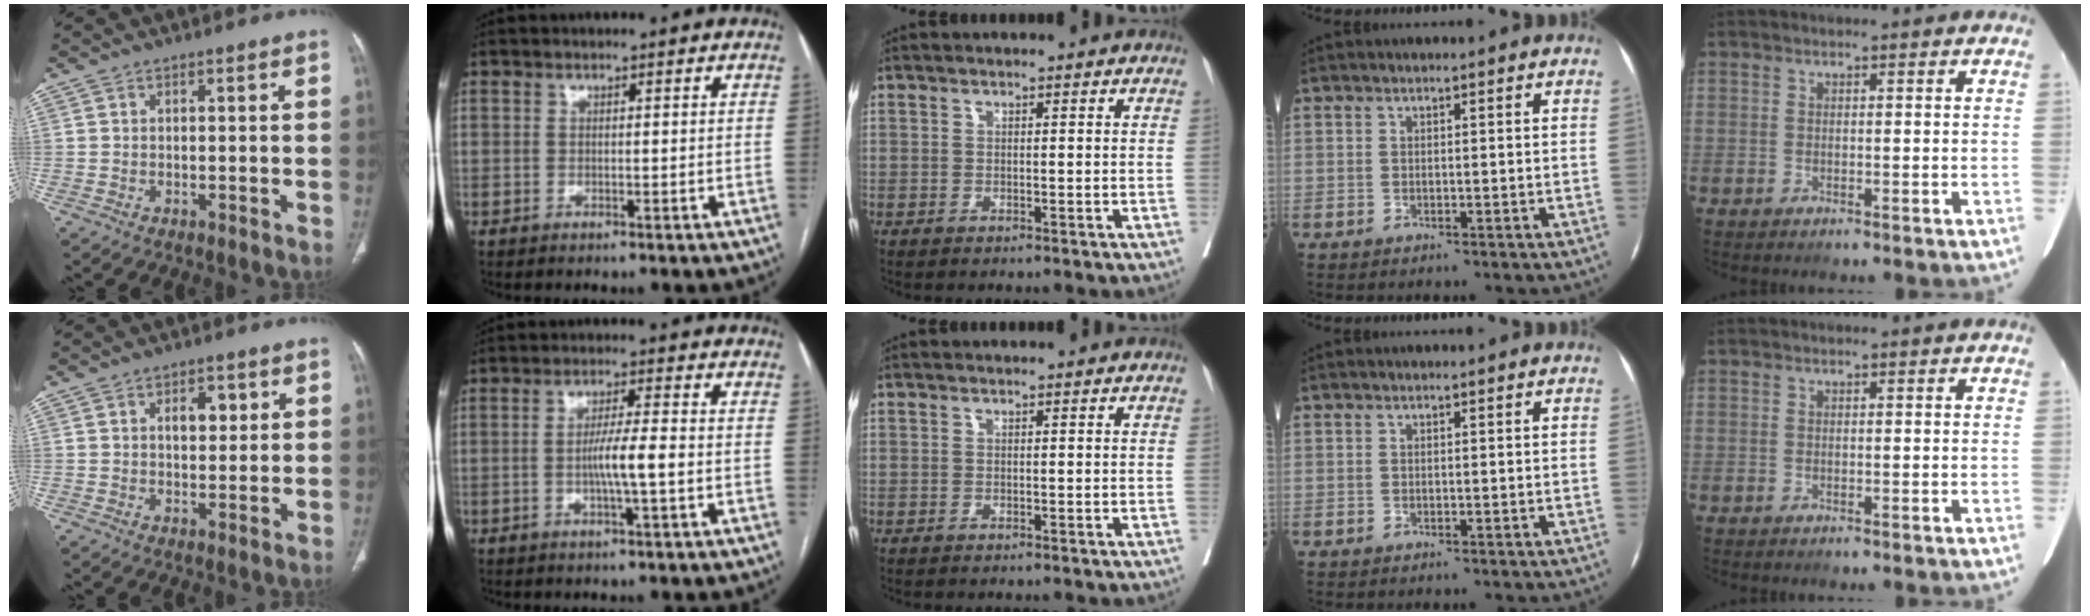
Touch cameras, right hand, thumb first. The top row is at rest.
{"thumb": {"total": 4.4, "force": [1.5, 2.6, 3.3], "torque": [-0.031, -0.005, 0.021]}, "index": {"total": 5.2, "force": [-1.1, -0.1, 5.1], "torque": [-0.096, -0.001, -0.021]}}